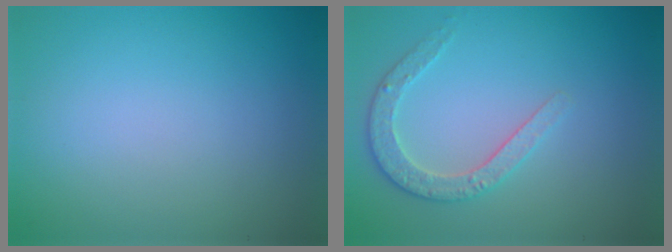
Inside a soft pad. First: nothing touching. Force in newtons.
{"total": 2.9, "press": 2.8, "slide": 0.7}